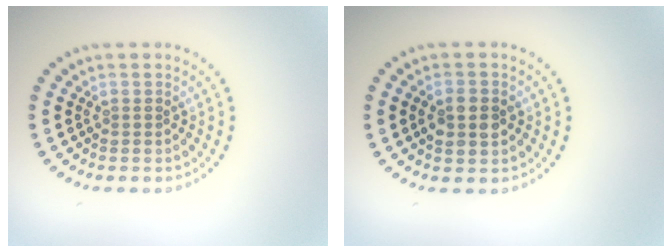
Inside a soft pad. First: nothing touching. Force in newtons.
{"total": 2.9, "press": 2.9, "slide": 0.1}